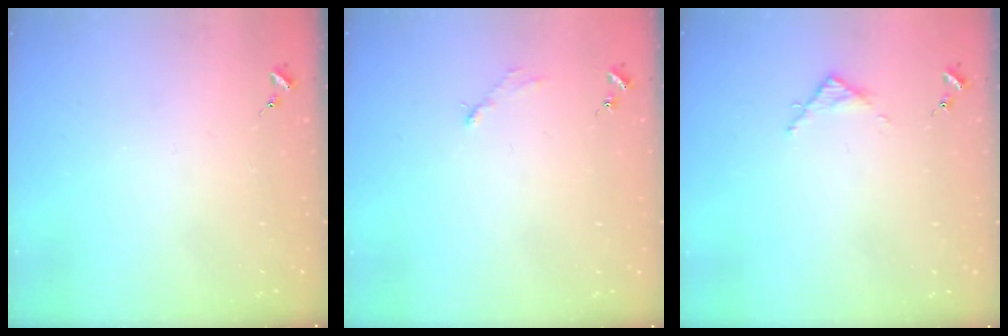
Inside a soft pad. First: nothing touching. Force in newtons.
{"total": 2.9, "press": 2.9, "slide": 0.4}
{"total": 2.8, "press": 2.8, "slide": 0.4}